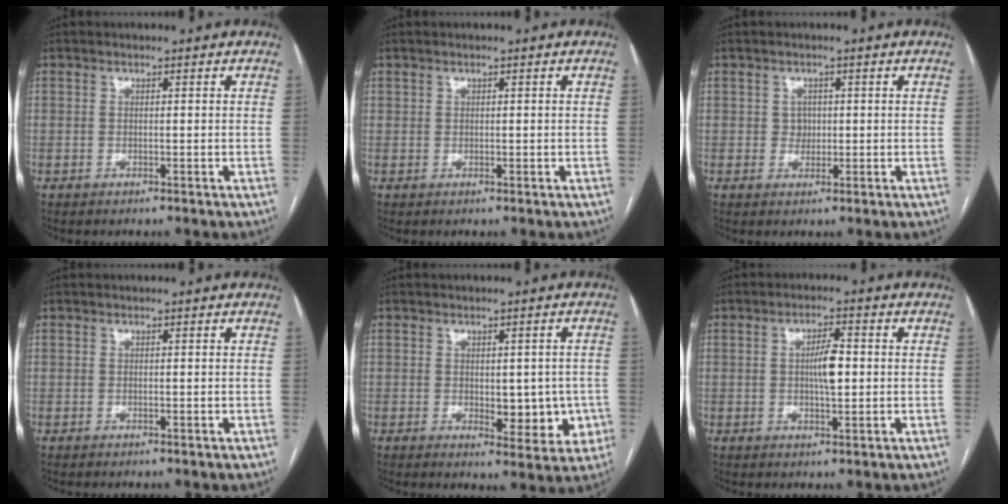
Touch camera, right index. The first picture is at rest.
{"total": 0.7, "force": [0.4, 0.5, 0.2], "torque": [0.001, -0.001, 0.007]}
{"total": 1.7, "force": [0.1, 1.5, 0.7], "torque": [-0.008, 0.002, 0.003]}
{"total": 0.0}
{"total": 7.5, "force": [-1.0, 3.9, 6.3], "torque": [-0.062, 0.004, -0.002]}
{"total": 4.6, "force": [0.1, 1.0, 4.5], "torque": [-0.079, 0.005, 0.002]}